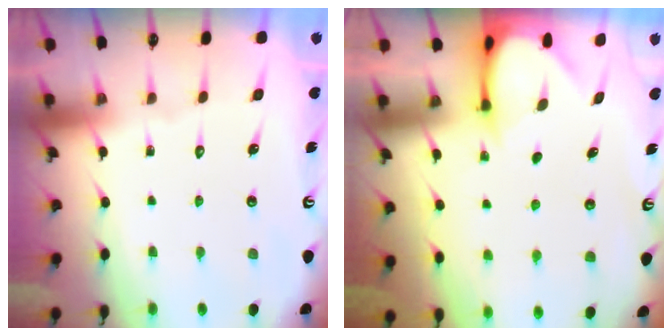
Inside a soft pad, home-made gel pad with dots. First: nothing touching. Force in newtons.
{"total": 3.8, "press": 3.7, "slide": 0.3}